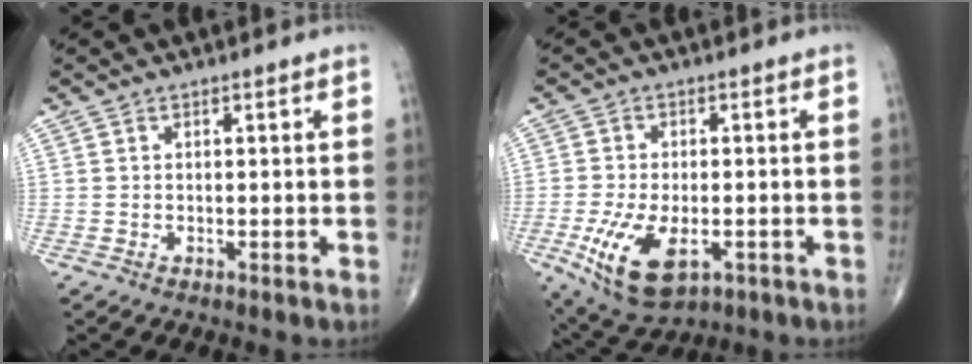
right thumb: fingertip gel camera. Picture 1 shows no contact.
{"total": 11.9, "force": [-4.1, 6.1, 9.4], "torque": [-0.178, -0.002, -0.057]}